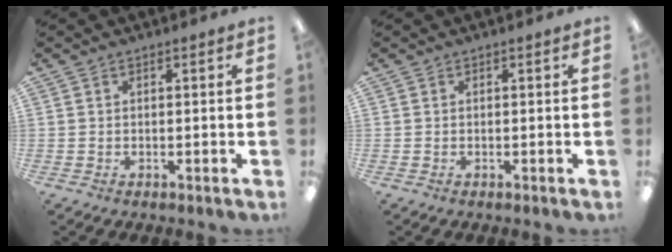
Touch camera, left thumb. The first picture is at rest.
{"total": 0.0}